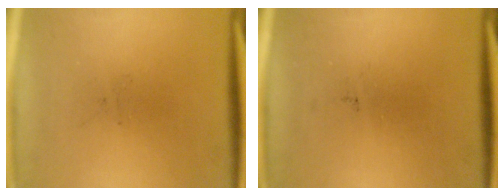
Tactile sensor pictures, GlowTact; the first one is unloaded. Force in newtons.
{"total": 0.0}